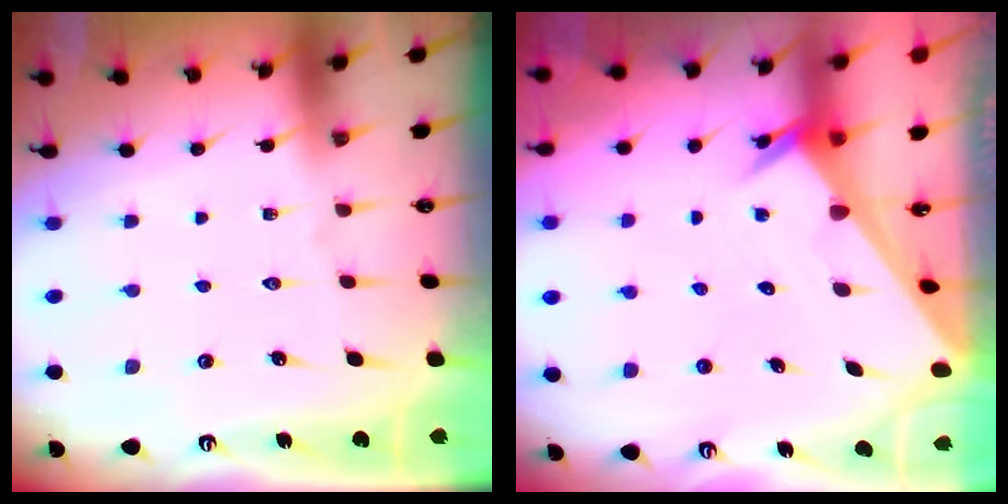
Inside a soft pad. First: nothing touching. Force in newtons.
{"total": 3.3, "press": 3.3, "slide": 0.3}